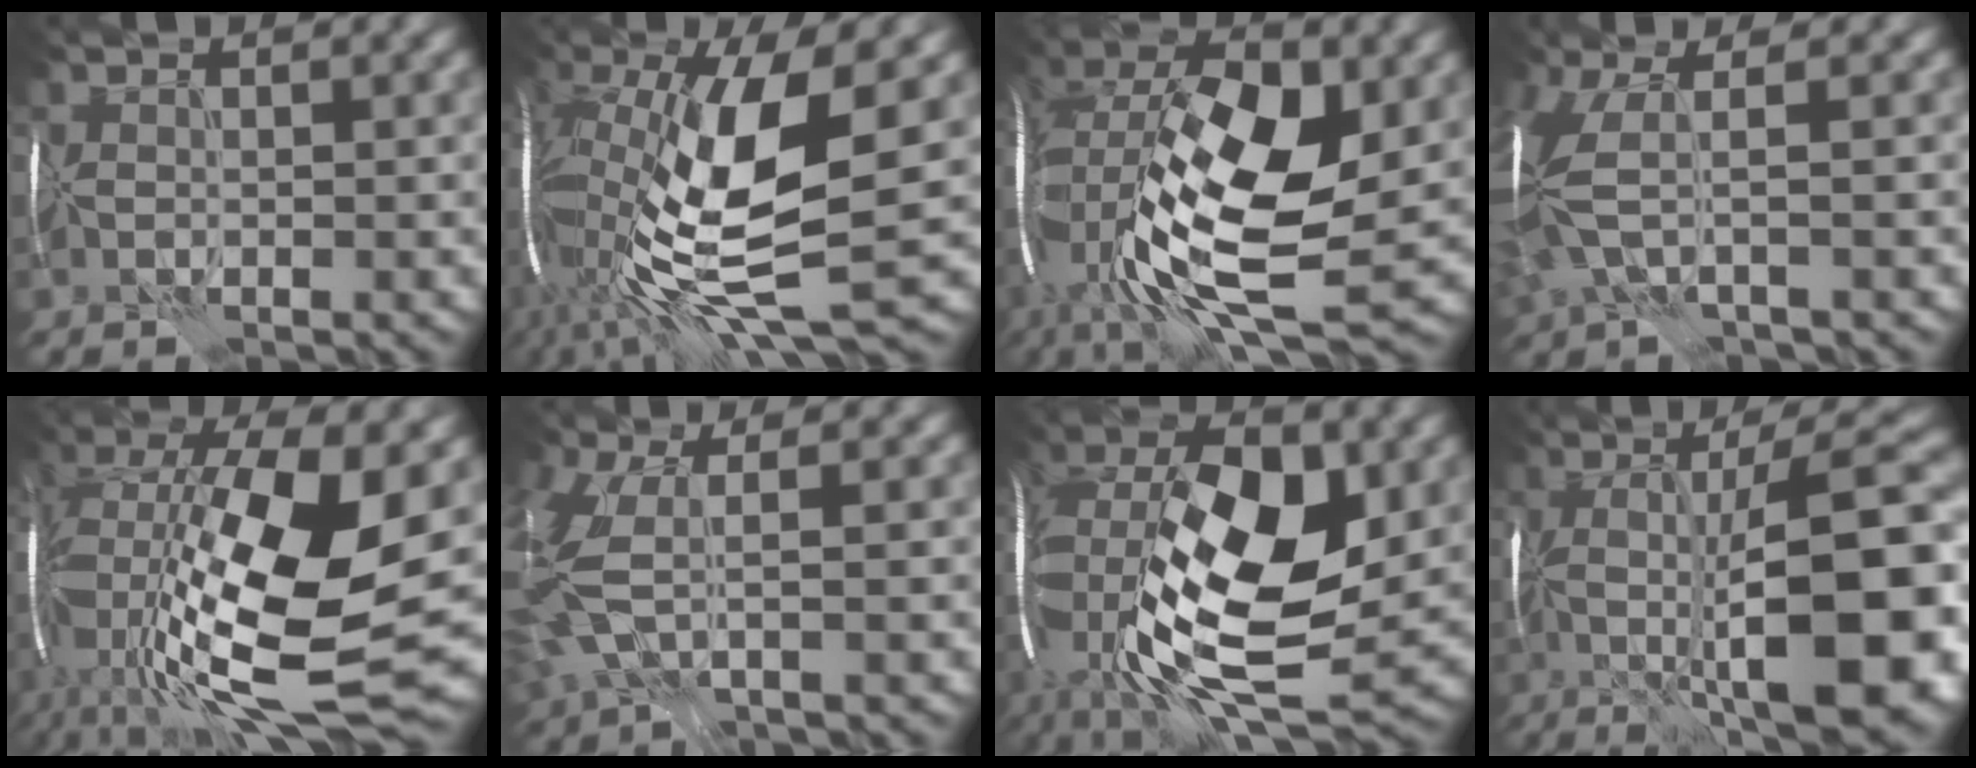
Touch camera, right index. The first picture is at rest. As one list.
[{"total": 15.7, "force": [-1.7, 5.6, 14.6], "torque": [-0.282, -0.014, -0.024]}, {"total": 17.9, "force": [-1.7, 7.8, 16.0], "torque": [-0.320, 0.001, -0.033]}, {"total": 5.8, "force": [-0.4, 2.3, 5.3], "torque": [-0.141, -0.004, -0.016]}, {"total": 19.3, "force": [-0.4, 7.7, 17.7], "torque": [-0.353, -0.025, 0.007]}, {"total": 7.5, "force": [-0.2, 3.7, 6.4], "torque": [-0.175, -0.016, -0.009]}, {"total": 17.9, "force": [-0.6, 8.6, 15.6], "torque": [-0.317, 0.010, -0.016]}, {"total": 14.6, "force": [-1.9, 3.8, 13.9], "torque": [-0.197, 0.006, -0.024]}]